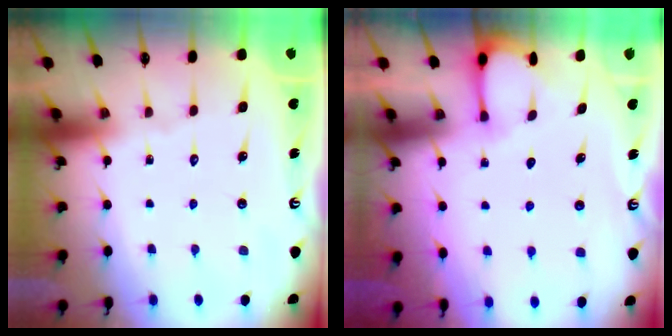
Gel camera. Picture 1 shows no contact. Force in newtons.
{"total": 2.3, "press": 2.3, "slide": 0.3}